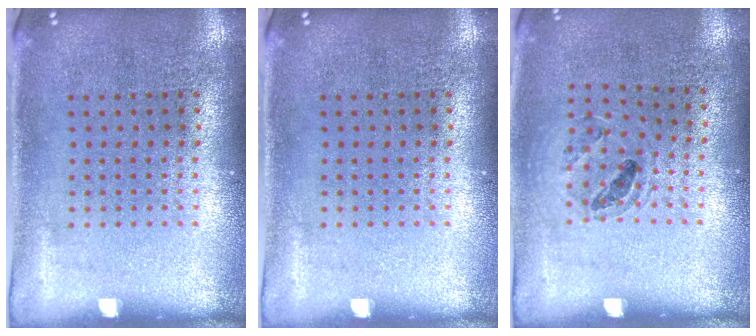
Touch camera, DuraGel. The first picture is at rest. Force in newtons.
{"total": 0.0}
{"total": 0.9, "press": 0.9, "slide": 0.1}